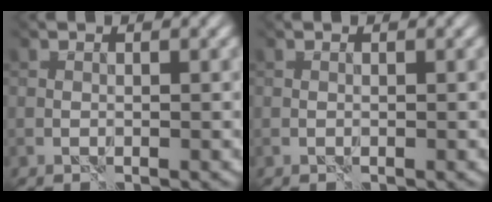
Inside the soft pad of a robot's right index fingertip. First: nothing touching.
{"total": 0.0}